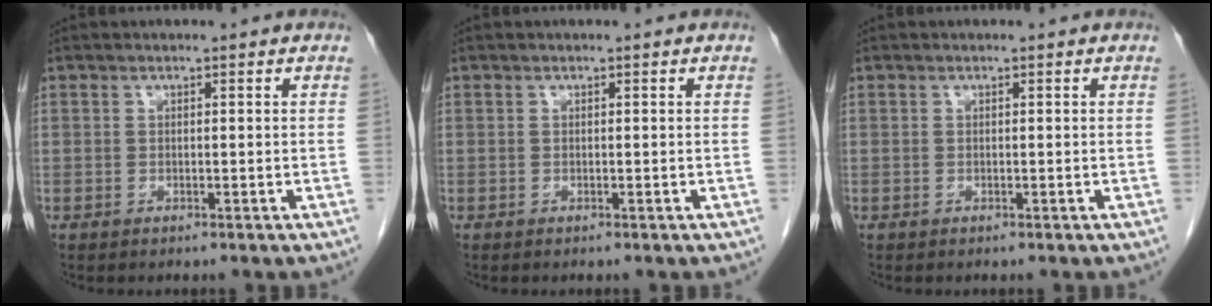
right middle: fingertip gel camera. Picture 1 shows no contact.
{"total": 0.0}
{"total": 0.0}